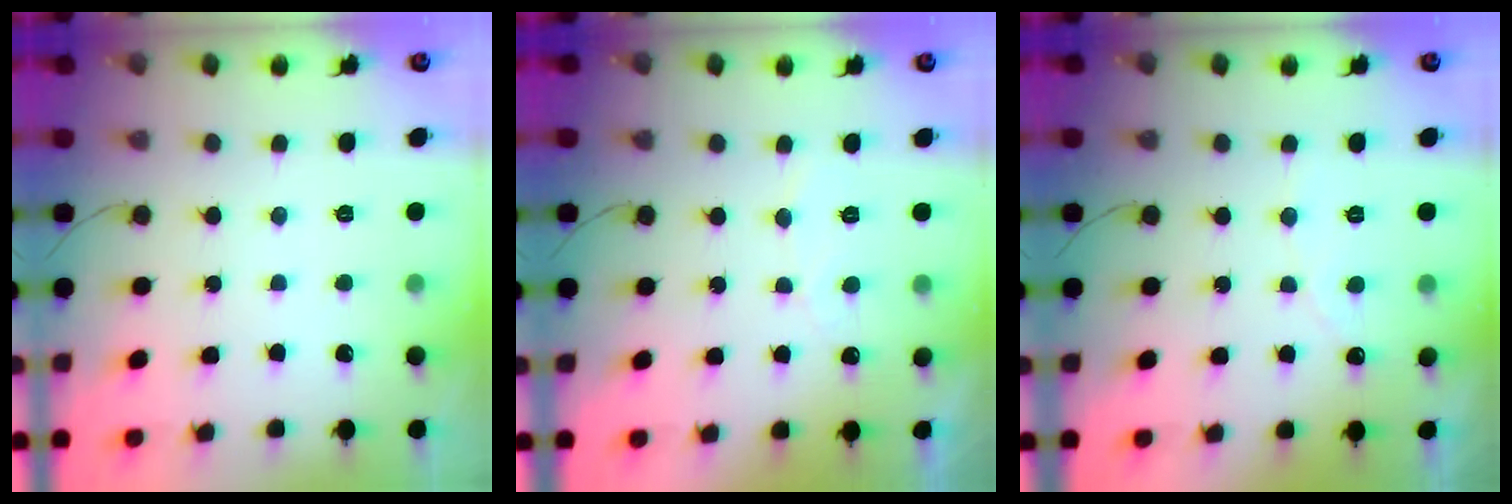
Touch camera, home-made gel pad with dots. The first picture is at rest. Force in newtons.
{"total": 4.2, "press": 4.2, "slide": 0.2}
{"total": 2.8, "press": 2.8, "slide": 0.1}